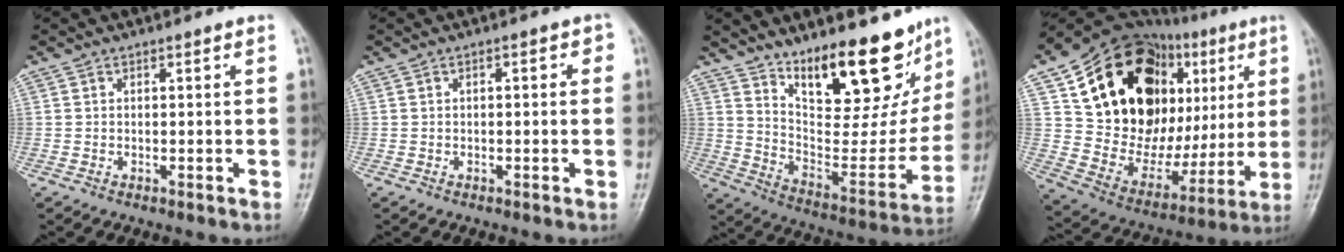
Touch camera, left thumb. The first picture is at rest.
{"total": 1.9, "force": [0.3, 0.9, 1.6], "torque": [-0.012, 0.005, -0.003]}
{"total": 22.4, "force": [15.4, 8.6, 13.8], "torque": [-0.147, -0.092, 0.249]}
{"total": 31.6, "force": [10.2, 19.2, 23.0], "torque": [-0.295, 0.010, 0.179]}